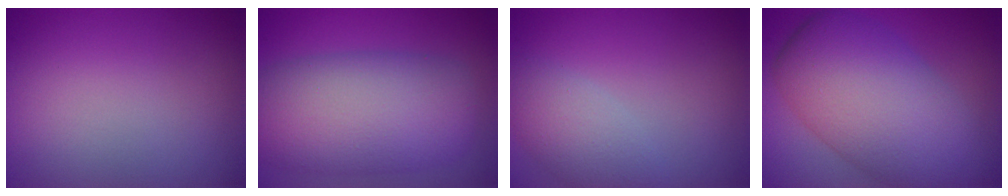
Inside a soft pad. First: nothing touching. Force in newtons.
{"total": 10.0, "press": 9.9, "slide": 0.4}
{"total": 2.9, "press": 2.9, "slide": 0.2}
{"total": 10.8, "press": 10.8, "slide": 0.4}